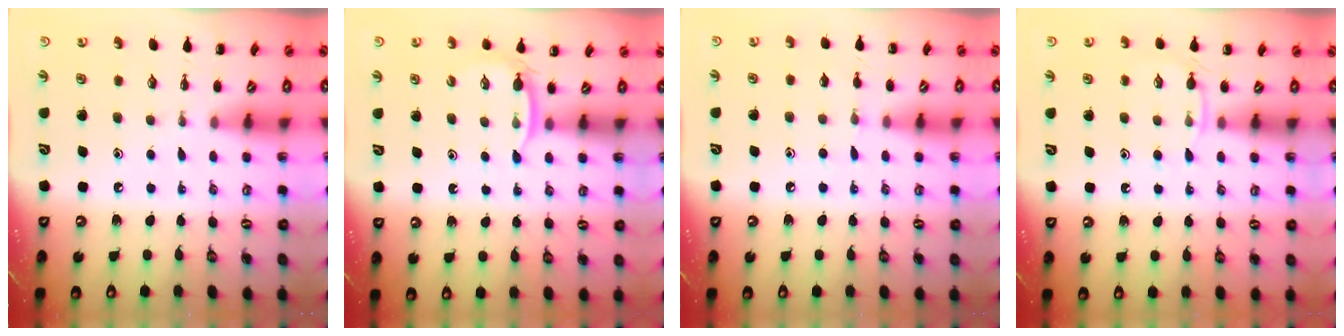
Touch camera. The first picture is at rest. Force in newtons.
{"total": 3.7, "press": 3.5, "slide": 1.2}
{"total": 6.4, "press": 6.1, "slide": 1.9}
{"total": 5.9, "press": 5.7, "slide": 1.8}